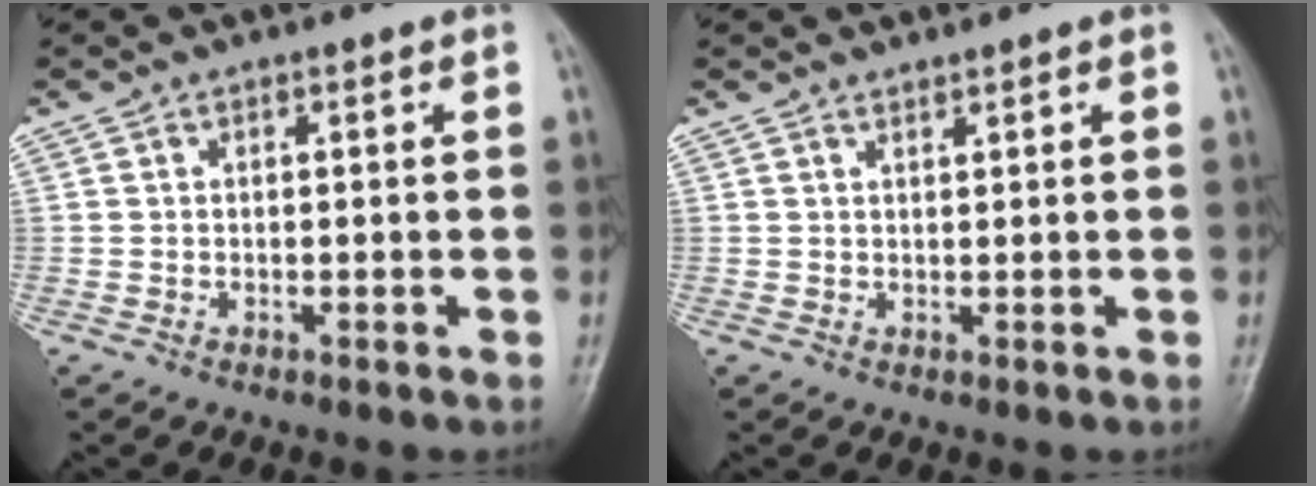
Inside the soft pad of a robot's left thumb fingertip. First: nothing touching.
{"total": 0.8, "force": [0.8, -0.1, 0.0], "torque": [0.002, -0.007, 0.014]}